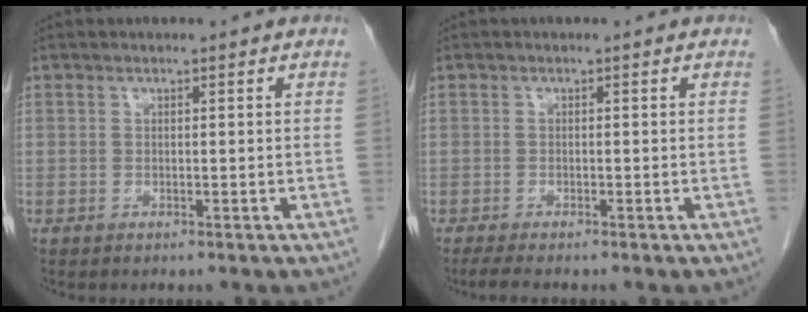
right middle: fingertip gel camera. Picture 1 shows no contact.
{"total": 2.7, "force": [-2.2, 0.1, 1.5], "torque": [-0.030, -0.009, -0.034]}